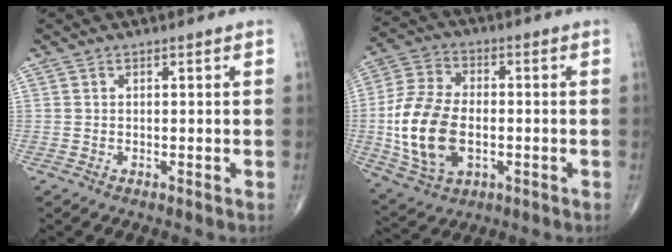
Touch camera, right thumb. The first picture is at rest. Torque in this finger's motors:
{"motor_torque": [0.01, 0.88, 0.96, 0.51, 0.46]}